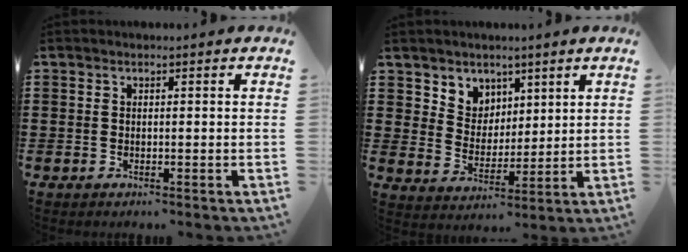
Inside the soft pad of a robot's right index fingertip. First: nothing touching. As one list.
[{"total": 5.5, "force": [3.7, 4.1, -0.5], "torque": [-0.023, -0.008, 0.069]}]